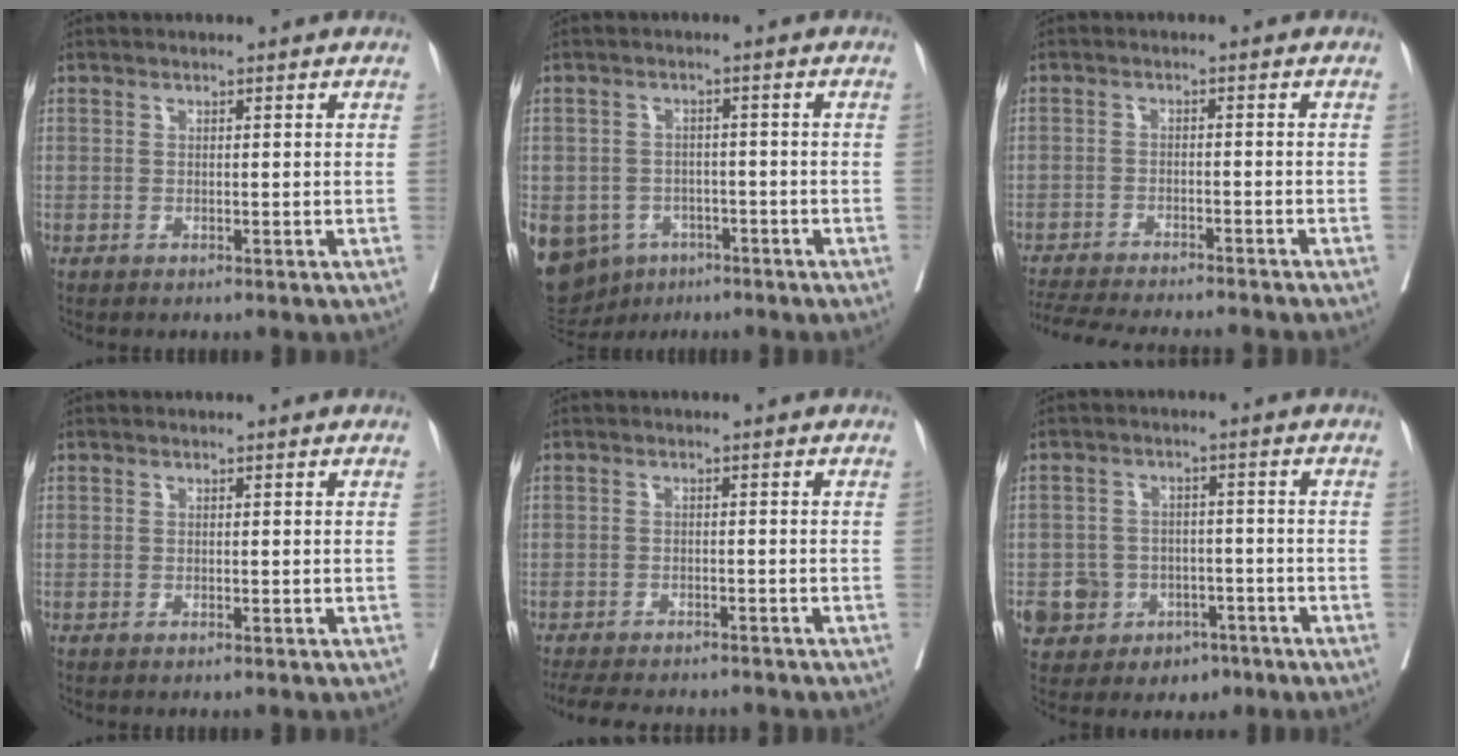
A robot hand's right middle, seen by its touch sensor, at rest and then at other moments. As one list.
[{"total": 16.6, "force": [-7.7, 13.3, 6.2], "torque": [-0.181, 0.005, -0.099]}, {"total": 15.1, "force": [-13.8, 1.3, 5.9], "torque": [-0.108, -0.024, -0.196]}, {"total": 0.0}, {"total": 11.3, "force": [-10.0, 3.0, 4.3], "torque": [-0.075, -0.010, -0.135]}, {"total": 7.9, "force": [-3.6, 6.8, 1.6], "torque": [-0.037, 0.014, -0.042]}]